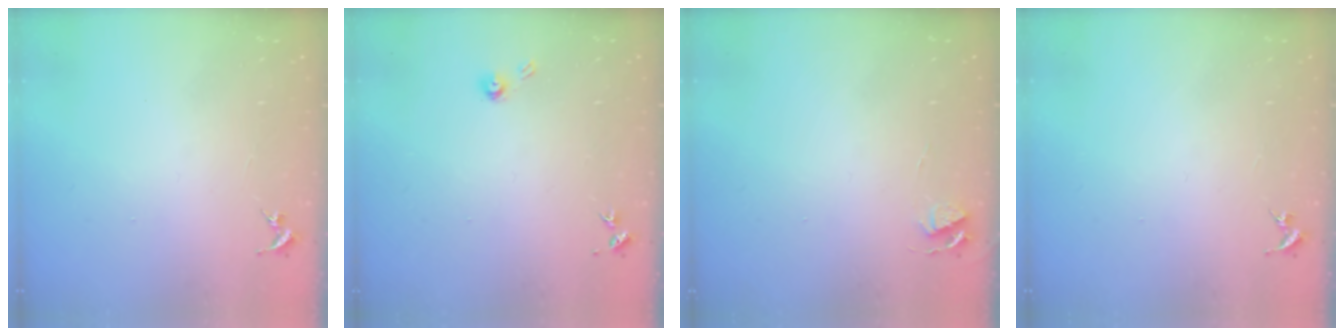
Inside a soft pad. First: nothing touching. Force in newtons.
{"total": 4.0, "press": 4.0, "slide": 0.4}
{"total": 3.9, "press": 3.8, "slide": 0.5}
{"total": 0.0}